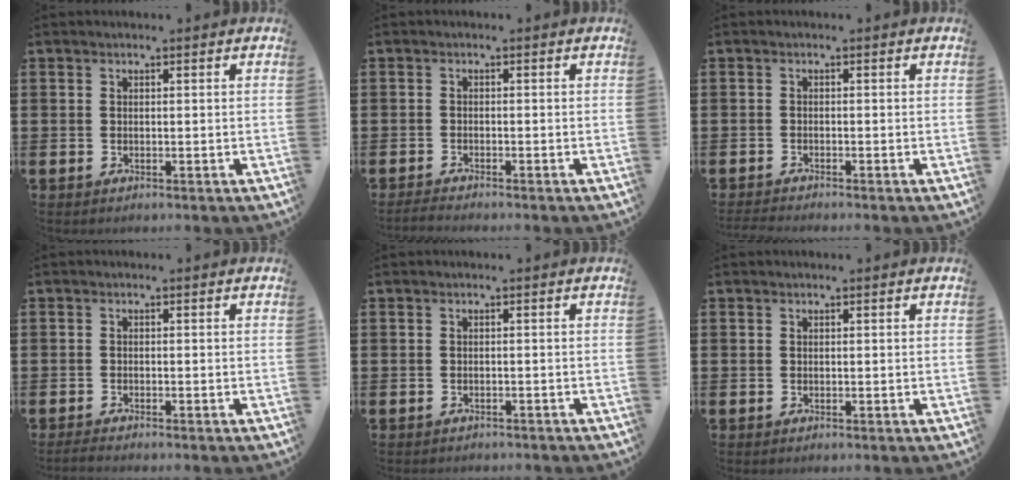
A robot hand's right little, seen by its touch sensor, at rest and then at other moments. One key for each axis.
{"total": 1.0, "fx": -0.9, "fy": 0.0, "fz": 0.4, "tx": -0.007, "ty": 0.000, "tz": -0.019}
{"total": 0.9, "fx": -0.8, "fy": -0.1, "fz": 0.2, "tx": -0.004, "ty": -0.002, "tz": -0.016}
{"total": 0.9, "fx": -0.8, "fy": 0.0, "fz": 0.5, "tx": -0.009, "ty": 0.000, "tz": -0.016}
{"total": 0.6, "fx": -0.6, "fy": 0.1, "fz": -0.1, "tx": -0.001, "ty": -0.001, "tz": -0.012}
{"total": 0.0}